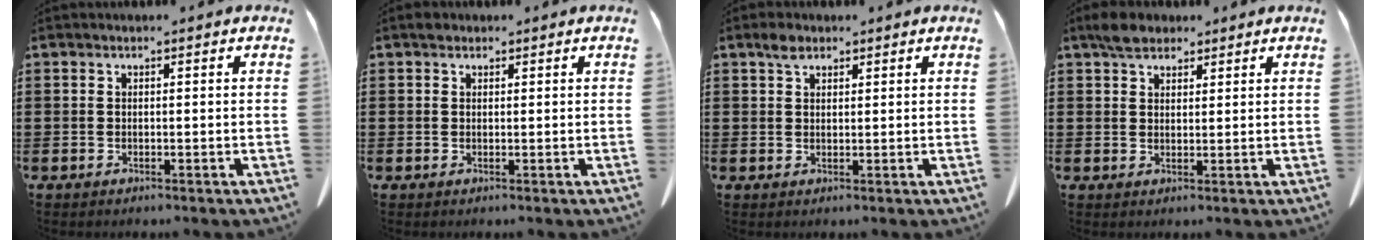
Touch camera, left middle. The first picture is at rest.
{"total": 1.3, "force": [0.9, 0.9, 0.1], "torque": [0.001, -0.001, 0.018]}
{"total": 2.5, "force": [1.6, 1.4, 1.2], "torque": [-0.020, 0.000, 0.030]}
{"total": 3.8, "force": [3.0, 2.1, 1.2], "torque": [-0.024, 0.007, 0.057]}